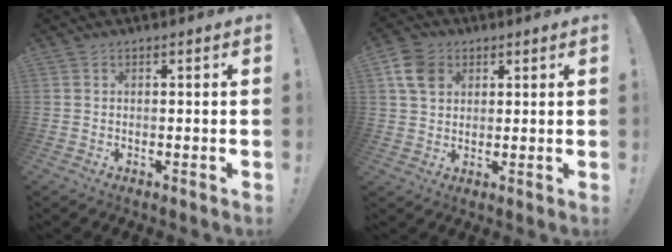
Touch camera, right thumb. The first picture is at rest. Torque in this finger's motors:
{"motor_torque": [-0.26, 0.57, 0.52, -0.07, 0.10]}